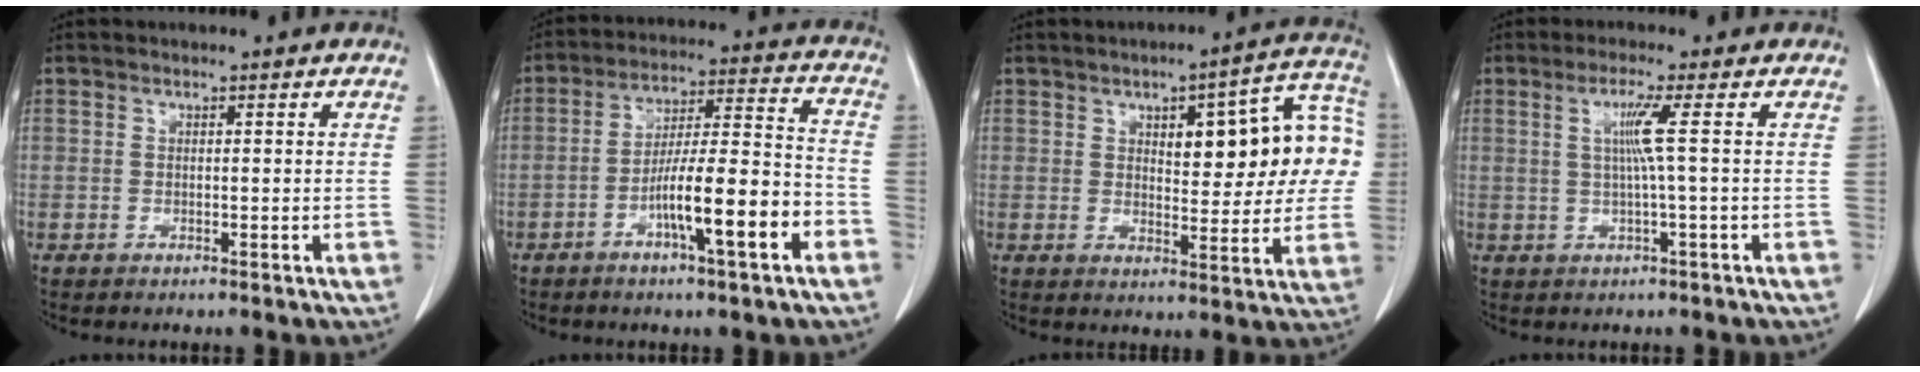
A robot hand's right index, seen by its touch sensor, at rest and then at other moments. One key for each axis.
{"total": 12.7, "fx": -5.4, "fy": 0.9, "fz": 11.5, "tx": -0.188, "ty": 0.010, "tz": -0.087}
{"total": 14.8, "fx": 2.8, "fy": 4.7, "fz": 13.7, "tx": -0.167, "ty": 0.037, "tz": 0.038}
{"total": 4.0, "fx": 0.6, "fy": -1.3, "fz": 3.7, "tx": -0.077, "ty": 0.000, "tz": 0.014}